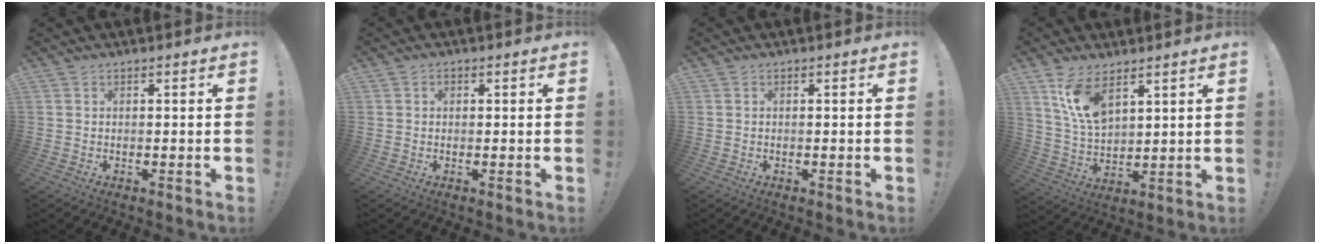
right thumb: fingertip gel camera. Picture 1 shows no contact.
{"total": 1.0, "force": [0.1, 0.9, 0.4], "torque": [0.000, 0.000, 0.000]}
{"total": 0.0}
{"total": 11.0, "force": [7.0, 5.2, 6.7], "torque": [-0.128, -0.034, 0.132]}